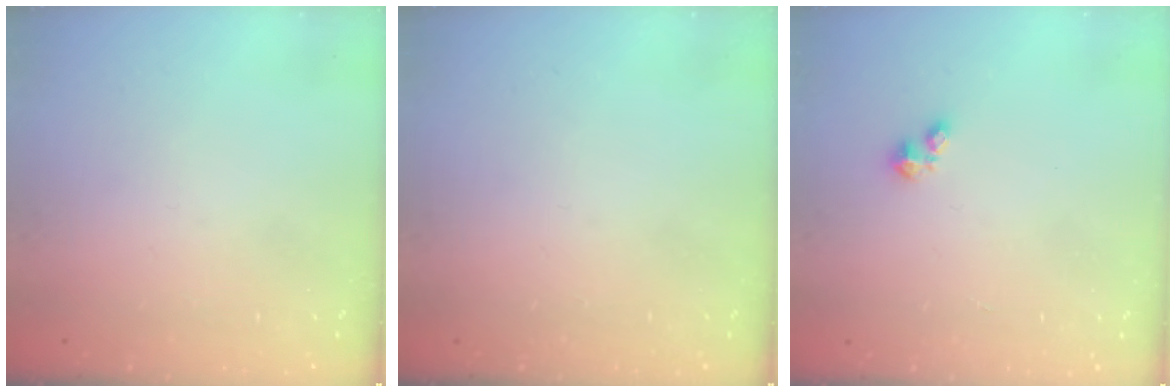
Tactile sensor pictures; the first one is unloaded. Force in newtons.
{"total": 0.0}
{"total": 1.1, "press": 1.1, "slide": 0.3}